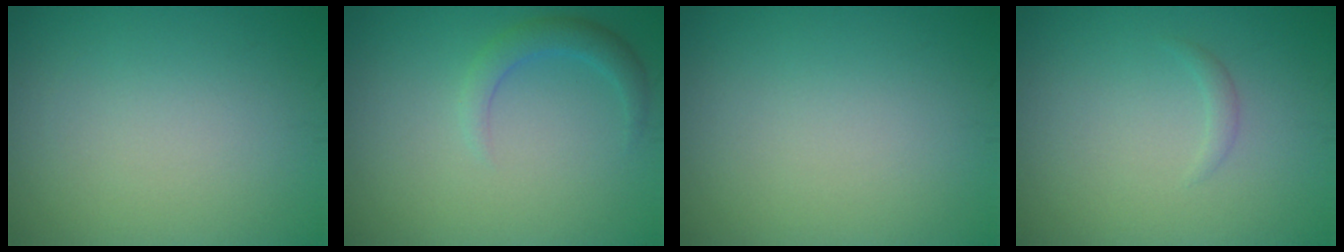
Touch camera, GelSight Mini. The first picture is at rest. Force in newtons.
{"total": 2.1, "press": 2.1, "slide": 0.1}
{"total": 0.0}
{"total": 0.7, "press": 0.7, "slide": 0.1}